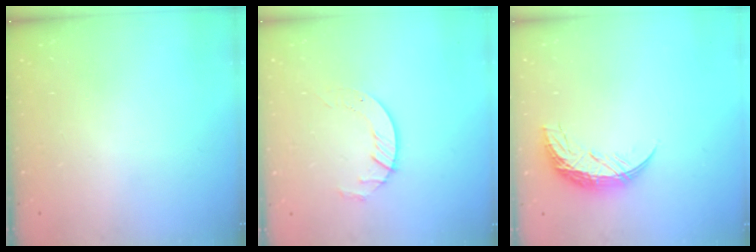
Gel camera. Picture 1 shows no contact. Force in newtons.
{"total": 5.7, "press": 5.7, "slide": 0.4}
{"total": 9.3, "press": 9.3, "slide": 0.7}